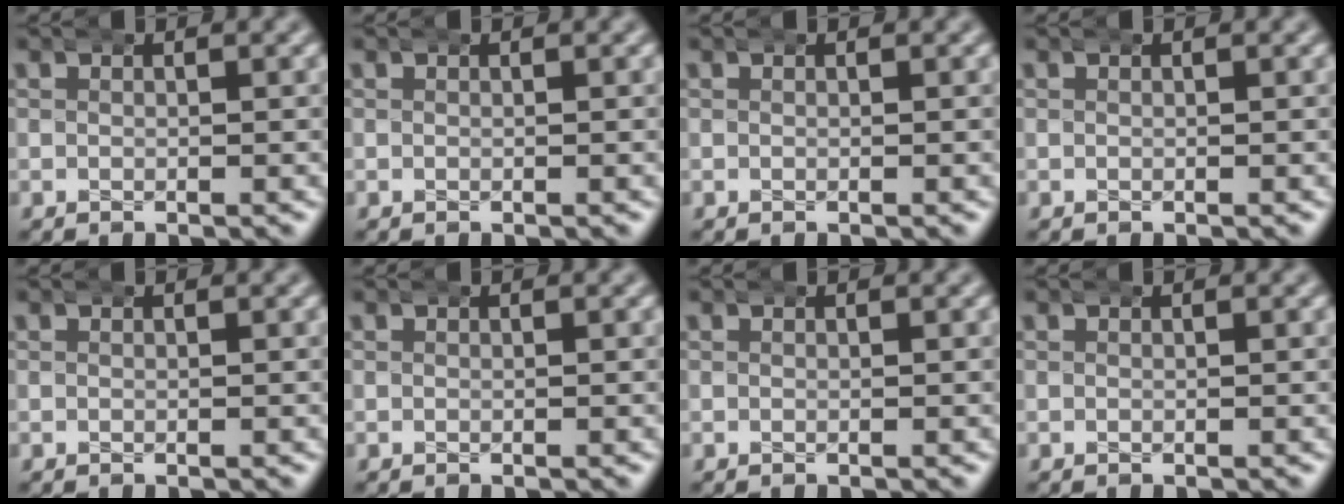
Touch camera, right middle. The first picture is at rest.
{"total": 0.0}
{"total": 0.0}
{"total": 0.0}
{"total": 0.0}
{"total": 0.0}
{"total": 0.0}
{"total": 0.0}